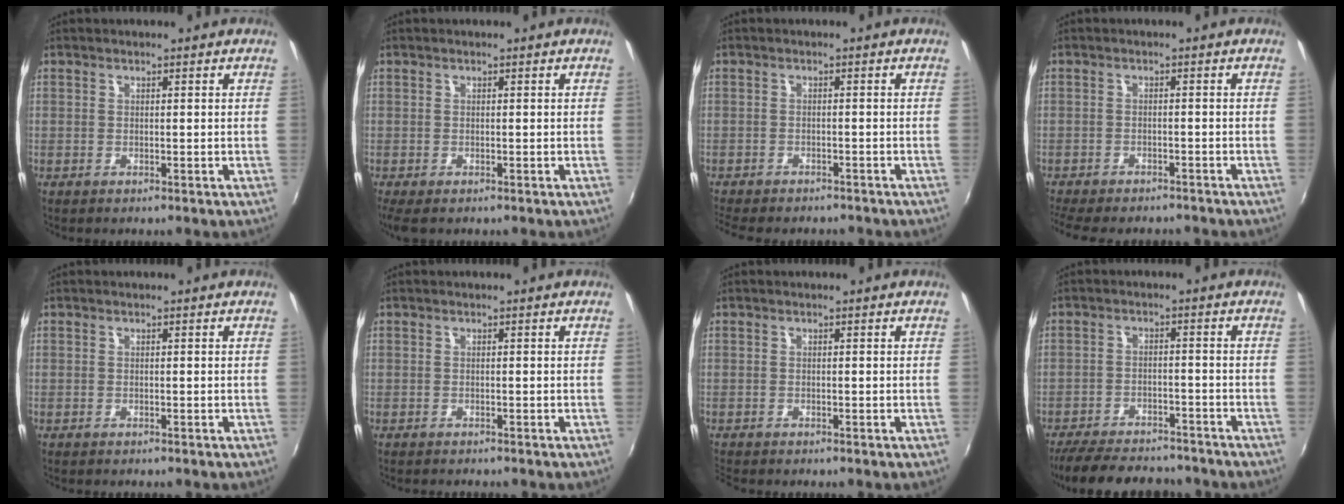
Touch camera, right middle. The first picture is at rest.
{"total": 2.7, "force": [-1.6, 1.1, 1.9], "torque": [-0.037, -0.012, -0.022]}
{"total": 8.2, "force": [-7.3, 2.2, 3.2], "torque": [-0.081, -0.021, -0.110]}
{"total": 10.6, "force": [-9.2, 2.9, 4.4], "torque": [-0.105, -0.026, -0.139]}
{"total": 0.0}
{"total": 1.2, "force": [-1.2, 0.2, 0.3], "torque": [-0.010, -0.008, -0.019]}
{"total": 1.4, "force": [-1.3, 0.3, 0.4], "torque": [-0.008, -0.008, -0.023]}
{"total": 17.0, "force": [-14.5, 5.6, 7.1], "torque": [-0.155, -0.009, -0.207]}